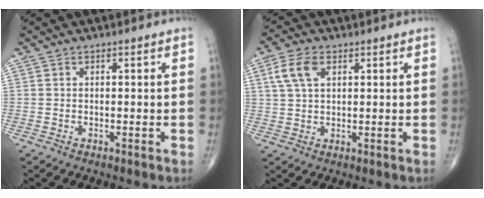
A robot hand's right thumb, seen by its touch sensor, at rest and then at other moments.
{"total": 6.0, "force": [2.3, 3.4, 4.4], "torque": [-0.092, 0.005, 0.046]}